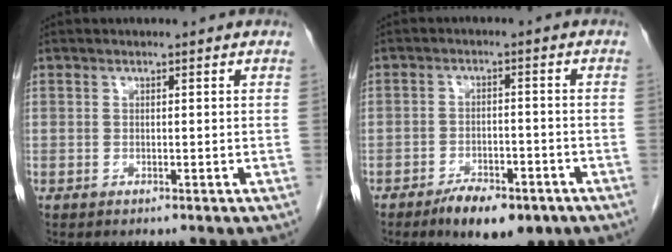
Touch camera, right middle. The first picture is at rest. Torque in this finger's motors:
{"motor_torque": [0.66, -0.53, 0.26, 0.06]}